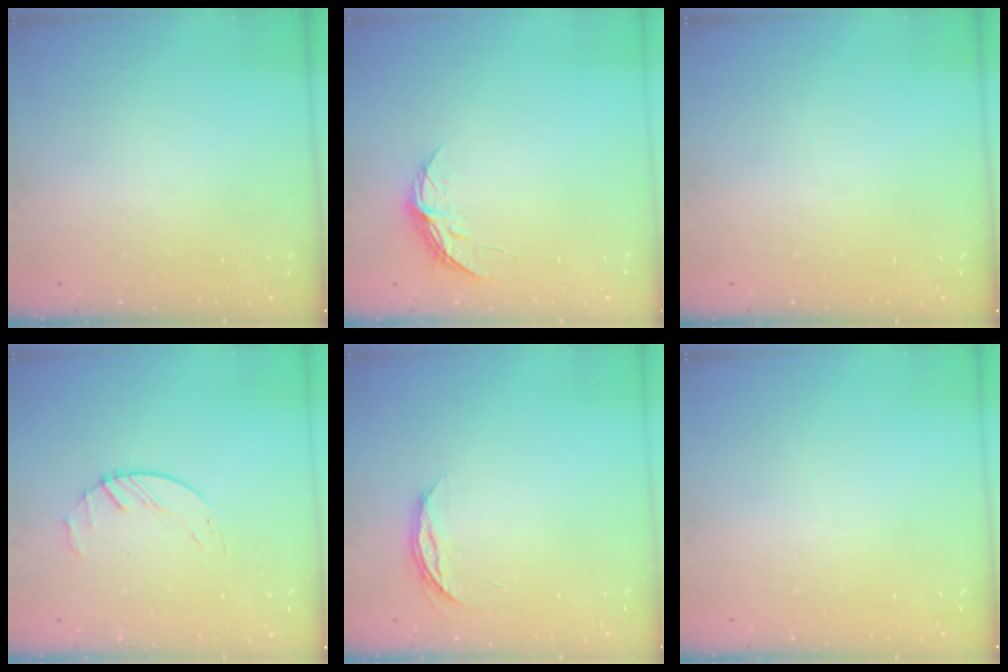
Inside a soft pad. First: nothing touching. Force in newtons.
{"total": 5.3, "press": 5.3, "slide": 0.5}
{"total": 0.0}
{"total": 2.7, "press": 2.6, "slide": 0.3}
{"total": 4.2, "press": 4.1, "slide": 0.5}
{"total": 0.0}